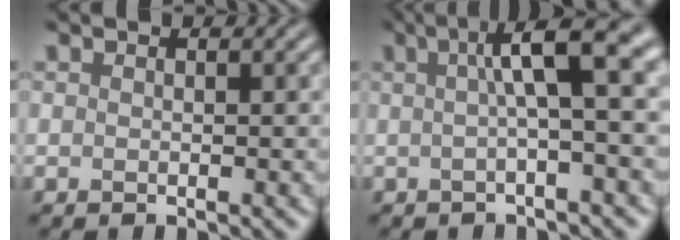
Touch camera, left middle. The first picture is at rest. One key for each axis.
{"total": 6.7, "fx": 1.2, "fy": 1.4, "fz": 6.5, "tx": -0.084, "ty": 0.015, "tz": 0.009}